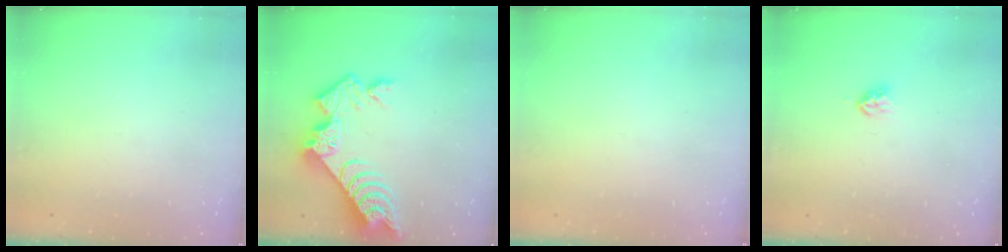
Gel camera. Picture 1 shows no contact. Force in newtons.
{"total": 10.6, "press": 10.5, "slide": 0.9}
{"total": 0.0}
{"total": 3.3, "press": 3.3, "slide": 0.5}